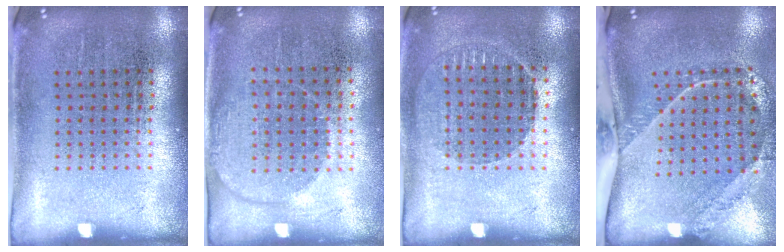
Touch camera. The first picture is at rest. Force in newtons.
{"total": 1.4, "press": 1.2, "slide": 0.6}
{"total": 1.0, "press": 1.0, "slide": 0.2}
{"total": 2.6, "press": 1.7, "slide": 2.0}